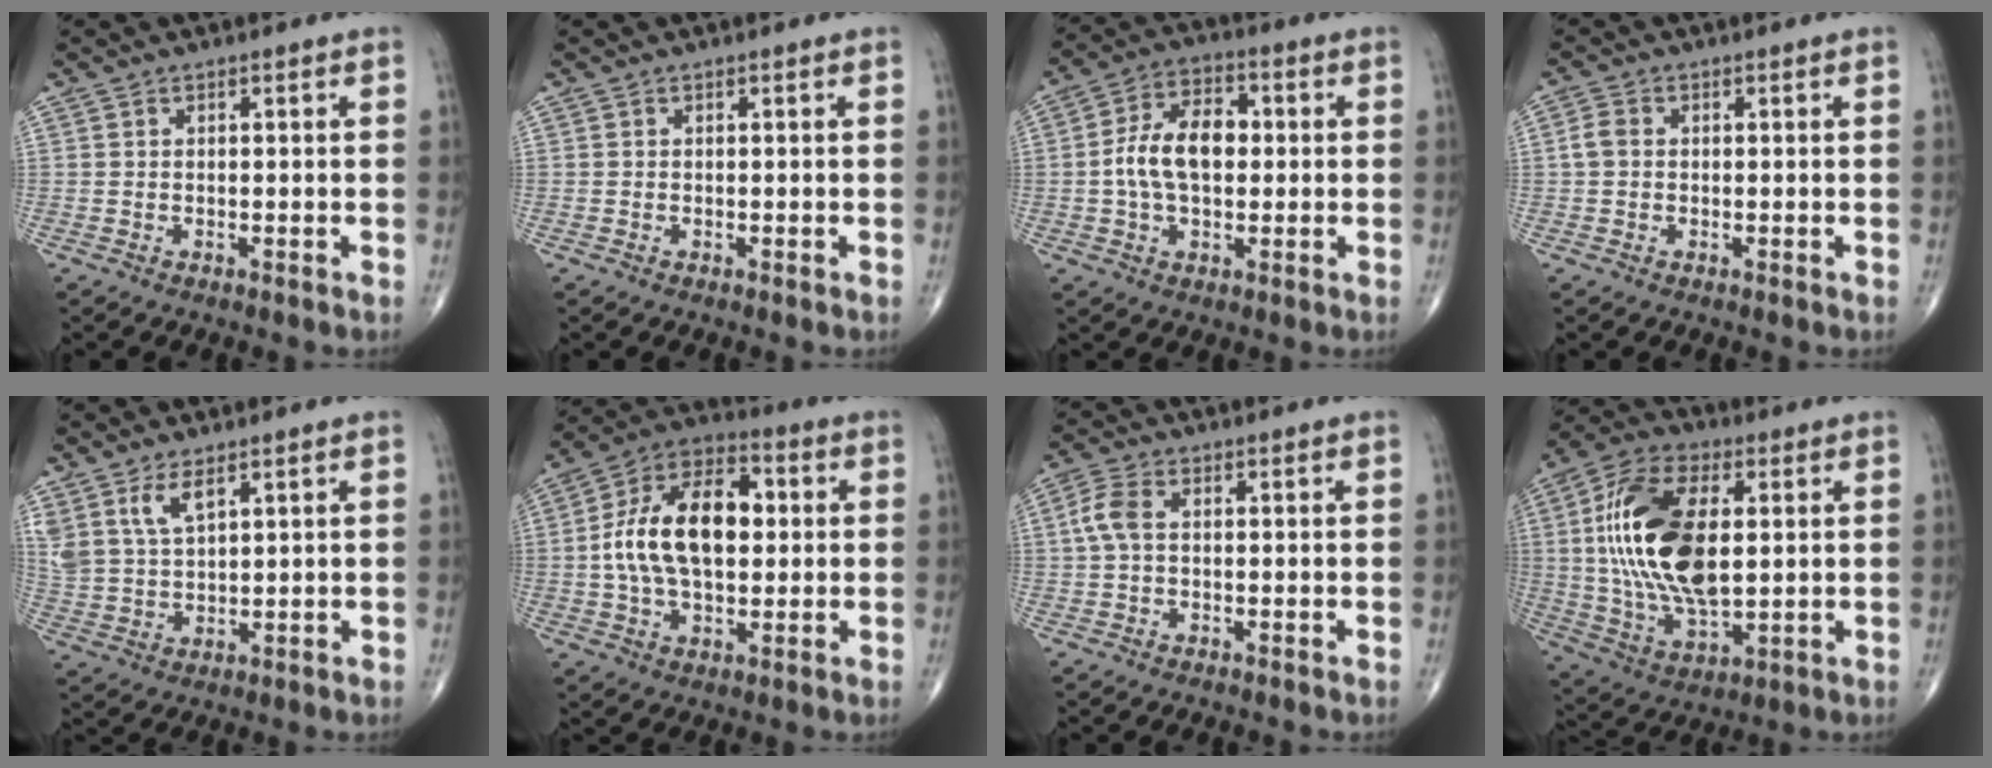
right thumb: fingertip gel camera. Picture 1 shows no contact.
{"total": 0.0}
{"total": 11.1, "force": [0.1, 6.7, 8.8], "torque": [-0.152, 0.023, -0.005]}
{"total": 2.6, "force": [0.0, 2.0, 1.6], "torque": [-0.032, 0.008, -0.003]}
{"total": 7.0, "force": [4.1, 3.2, 4.6], "torque": [-0.093, -0.015, 0.091]}
{"total": 17.9, "force": [1.3, 10.4, 14.5], "torque": [-0.241, 0.025, 0.016]}
{"total": 4.4, "force": [0.3, 2.6, 3.6], "torque": [-0.088, 0.013, 0.001]}
{"total": 21.0, "force": [2.7, 10.9, 17.8], "torque": [-0.345, -0.006, 0.050]}